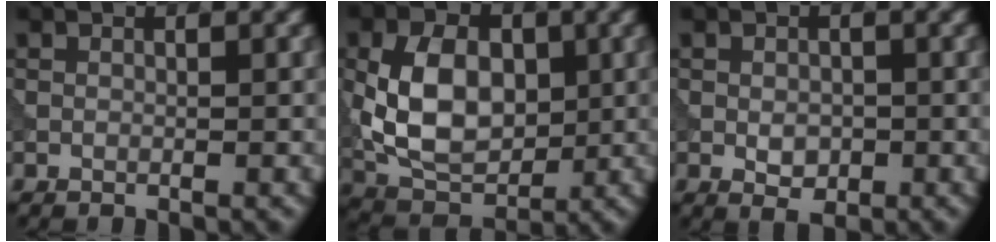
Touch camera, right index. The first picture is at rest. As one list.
[{"total": 7.5, "force": [0.3, 5.0, 5.6], "torque": [-0.109, 0.002, 0.003]}, {"total": 2.0, "force": [-0.5, 1.3, 1.5], "torque": [-0.026, -0.001, -0.008]}]